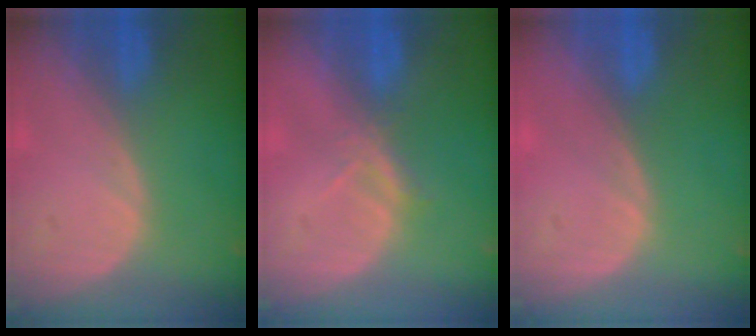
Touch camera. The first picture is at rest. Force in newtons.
{"total": 2.1, "press": 1.9, "slide": 0.9}
{"total": 0.0}